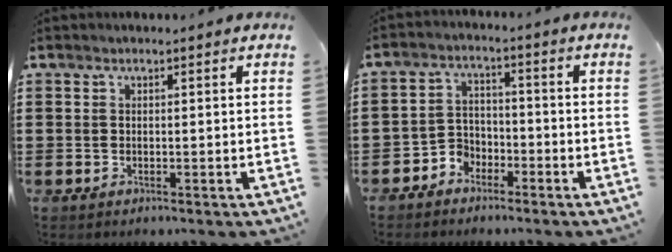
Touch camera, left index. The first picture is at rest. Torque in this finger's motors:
{"motor_torque": [0.16, 0.24, 0.06, 0.00]}